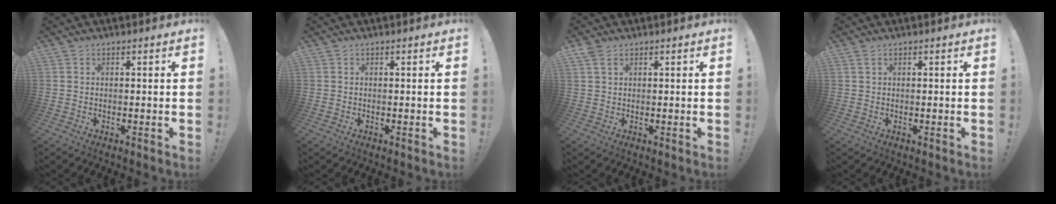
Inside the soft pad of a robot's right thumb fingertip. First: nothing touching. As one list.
[{"total": 0.0}, {"total": 2.5, "force": [1.5, 1.2, 1.6], "torque": [-0.029, -0.004, 0.028]}, {"total": 0.8, "force": [0.4, 0.2, 0.6], "torque": [-0.021, 0.004, 0.008]}]